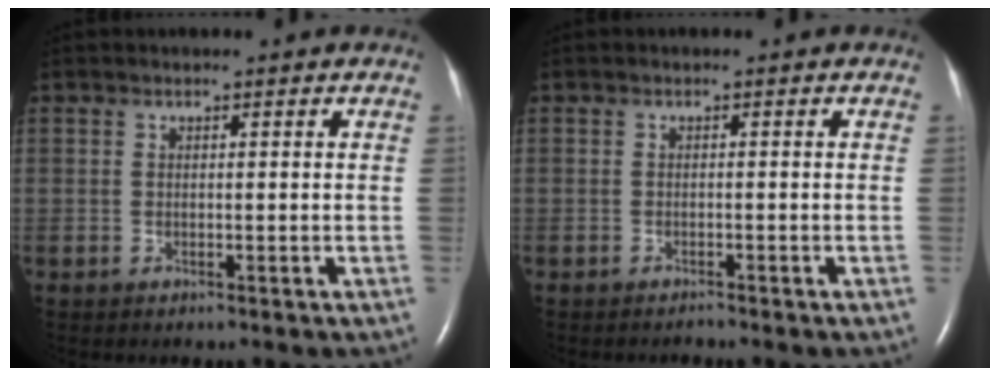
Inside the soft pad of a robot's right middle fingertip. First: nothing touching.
{"total": 0.7, "force": [-0.7, -0.1, 0.0], "torque": [-0.004, -0.003, -0.010]}